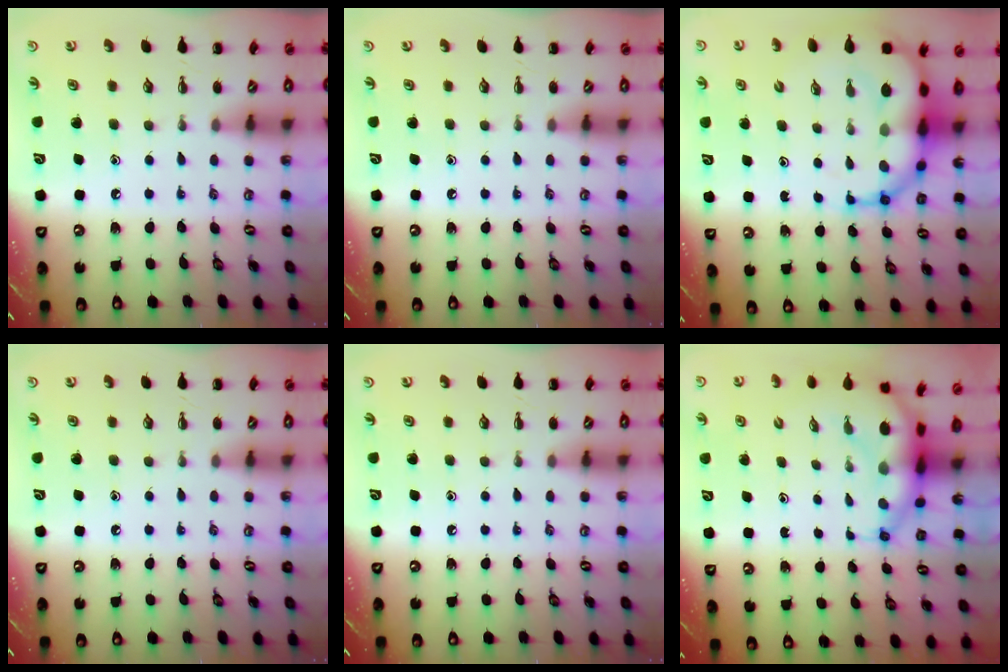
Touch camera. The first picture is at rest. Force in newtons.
{"total": 0.0}
{"total": 13.4, "press": 12.9, "slide": 3.6}
{"total": 0.0}
{"total": 0.0}
{"total": 6.4, "press": 6.1, "slide": 1.9}